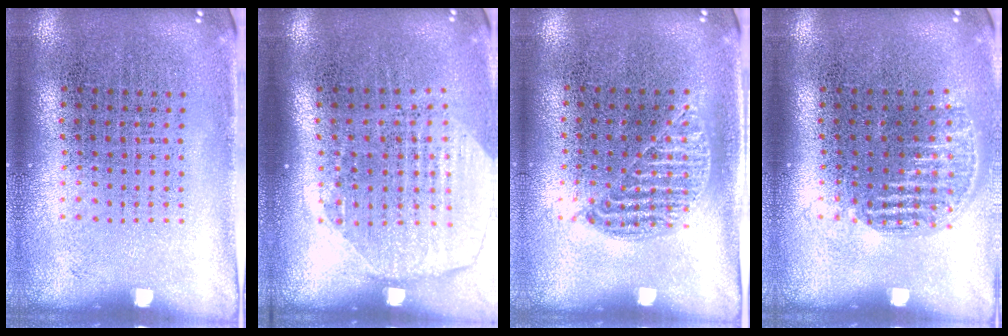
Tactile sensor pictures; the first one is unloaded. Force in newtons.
{"total": 2.0, "press": 1.7, "slide": 1.0}
{"total": 0.9, "press": 0.8, "slide": 0.4}
{"total": 1.2, "press": 1.1, "slide": 0.5}